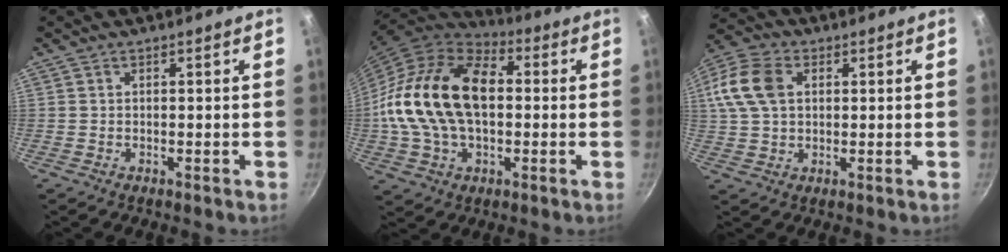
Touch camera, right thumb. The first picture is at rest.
{"total": 23.6, "force": [0.7, 15.1, 18.0], "torque": [-0.328, 0.034, 0.003]}
{"total": 12.7, "force": [3.0, 8.8, 8.6], "torque": [-0.176, 0.018, 0.047]}